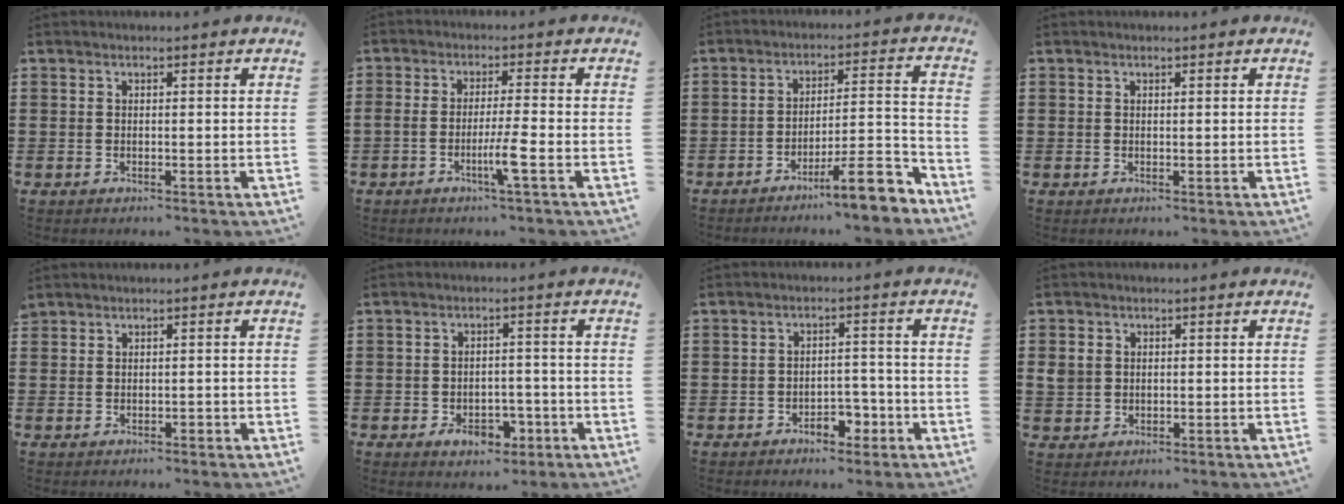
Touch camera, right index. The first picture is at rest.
{"total": 4.8, "force": [-2.0, -0.1, 4.4], "torque": [-0.074, -0.010, -0.036]}
{"total": 9.9, "force": [-7.5, 1.3, 6.3], "torque": [-0.091, 0.022, -0.134]}
{"total": 0.5, "force": [0.2, 0.5, 0.0], "torque": [-0.001, 0.004, 0.005]}
{"total": 0.6, "force": [0.3, 0.5, 0.3], "torque": [-0.008, 0.001, 0.007]}
{"total": 4.8, "force": [-2.4, 2.9, 2.9], "torque": [-0.046, 0.004, -0.045]}
{"total": 3.7, "force": [-2.3, 2.2, 1.8], "torque": [-0.033, 0.006, -0.044]}
{"total": 2.5, "force": [0.4, 2.2, 1.2], "torque": [-0.030, 0.009, 0.007]}